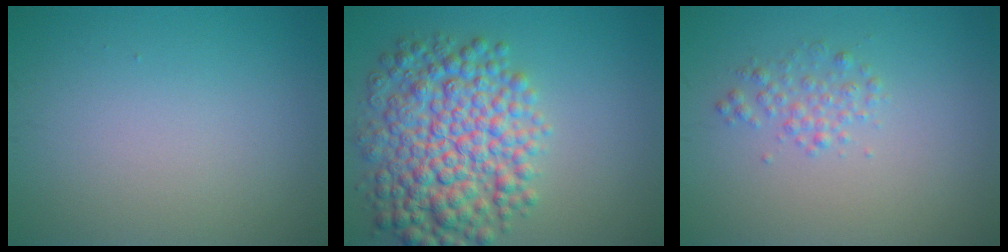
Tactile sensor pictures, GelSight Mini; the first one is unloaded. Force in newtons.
{"total": 9.1, "press": 9.1, "slide": 0.0}
{"total": 1.7, "press": 1.7, "slide": 0.0}